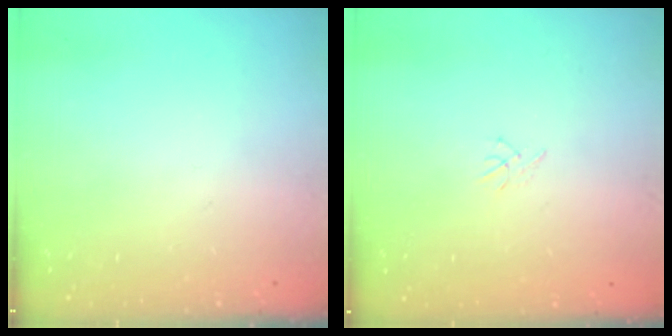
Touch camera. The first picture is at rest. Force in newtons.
{"total": 0.5, "press": 0.4, "slide": 0.3}